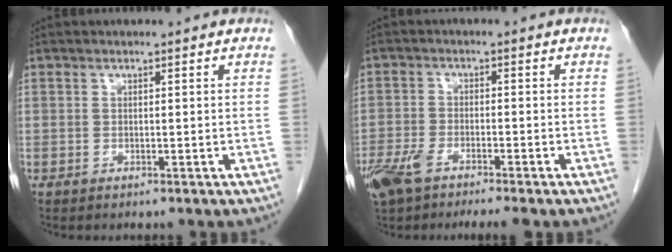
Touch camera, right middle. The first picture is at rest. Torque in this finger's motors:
{"motor_torque": [0.46, -0.42, 0.10, 0.04]}